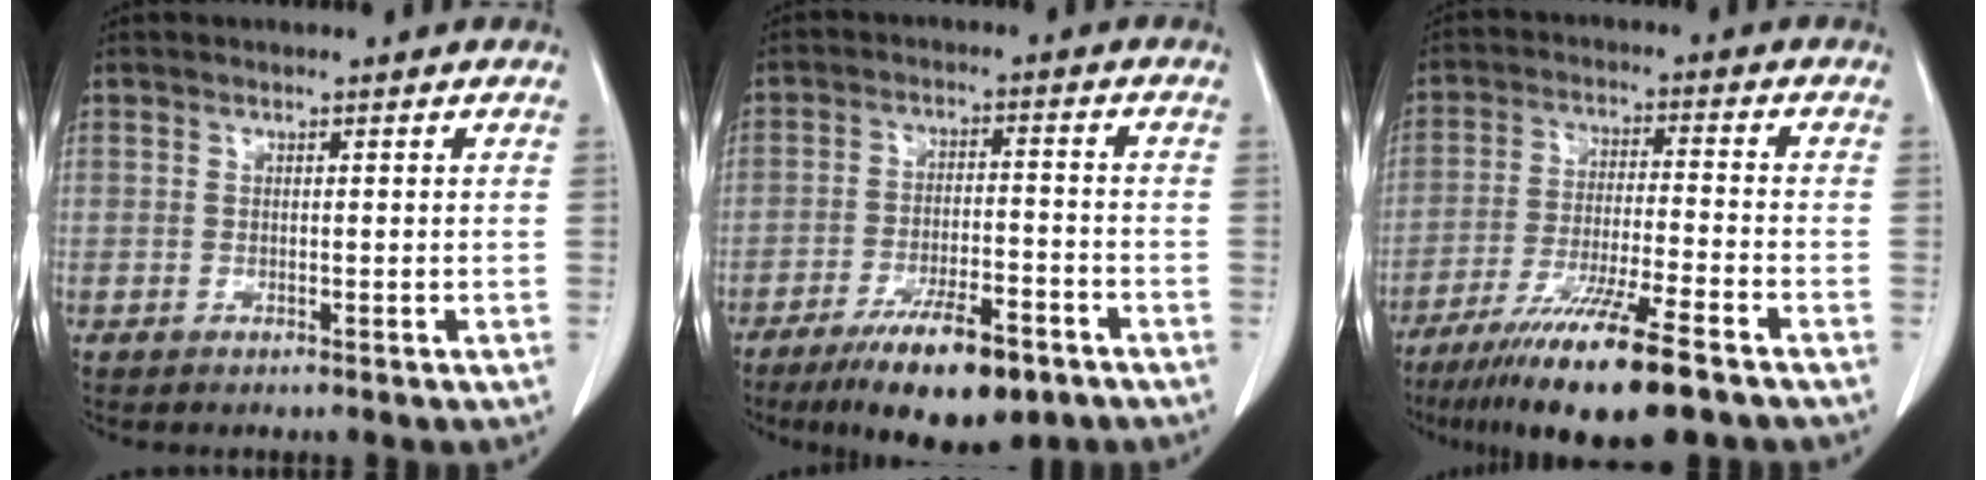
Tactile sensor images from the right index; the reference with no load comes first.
{"total": 12.1, "force": [-8.1, 3.0, 8.4], "torque": [-0.137, -0.015, -0.130]}
{"total": 14.5, "force": [-10.0, 0.4, 10.5], "torque": [-0.188, -0.042, -0.171]}